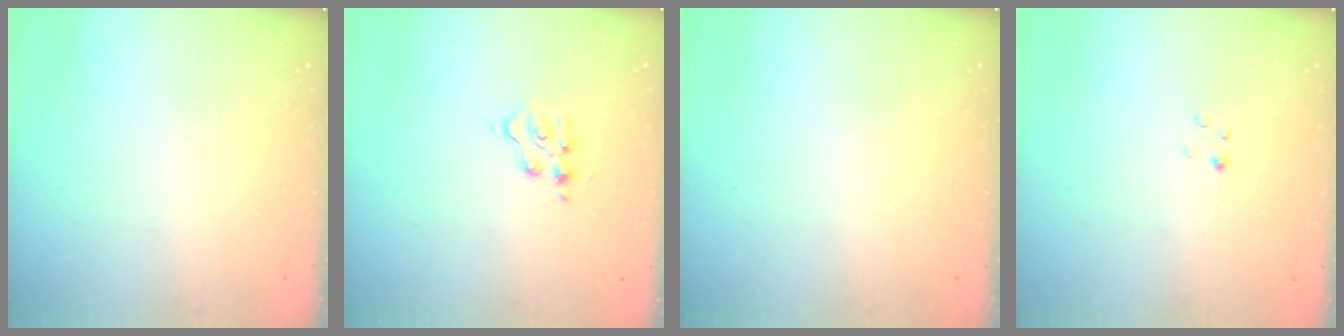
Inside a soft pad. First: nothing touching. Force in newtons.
{"total": 4.6, "press": 4.6, "slide": 0.4}
{"total": 0.0}
{"total": 1.5, "press": 1.4, "slide": 0.2}